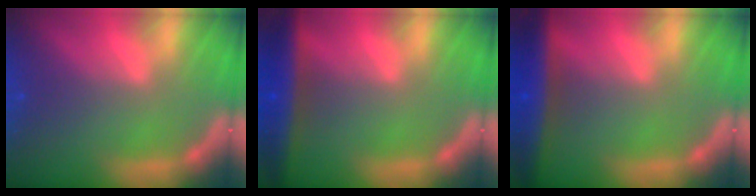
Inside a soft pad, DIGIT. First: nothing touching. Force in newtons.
{"total": 6.5}
{"total": 7.0}